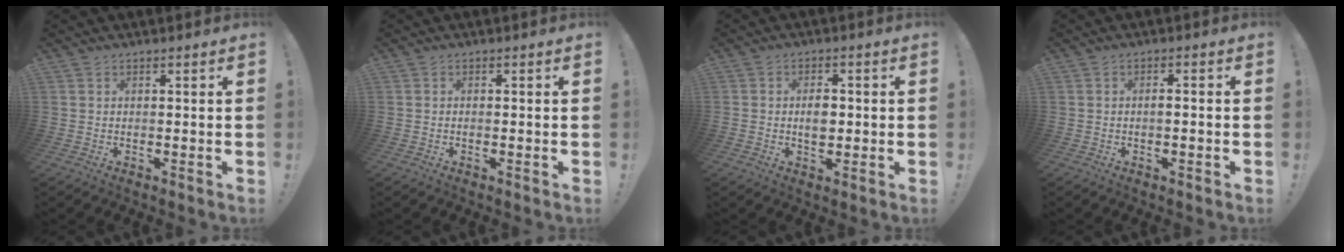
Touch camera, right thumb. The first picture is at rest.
{"total": 0.6, "force": [-0.4, 0.0, 0.4], "torque": [-0.008, 0.000, -0.008]}
{"total": 4.7, "force": [-0.4, 3.1, 3.4], "torque": [-0.036, -0.001, -0.013]}
{"total": 1.8, "force": [-0.8, 0.1, 1.6], "torque": [-0.029, 0.003, -0.015]}